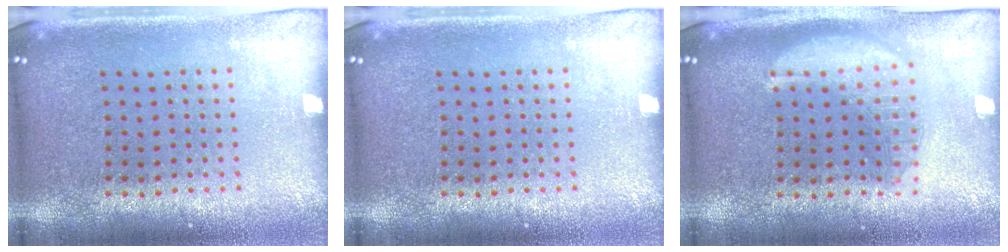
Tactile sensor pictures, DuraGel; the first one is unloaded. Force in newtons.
{"total": 0.0}
{"total": 2.9, "press": 2.9, "slide": 0.3}